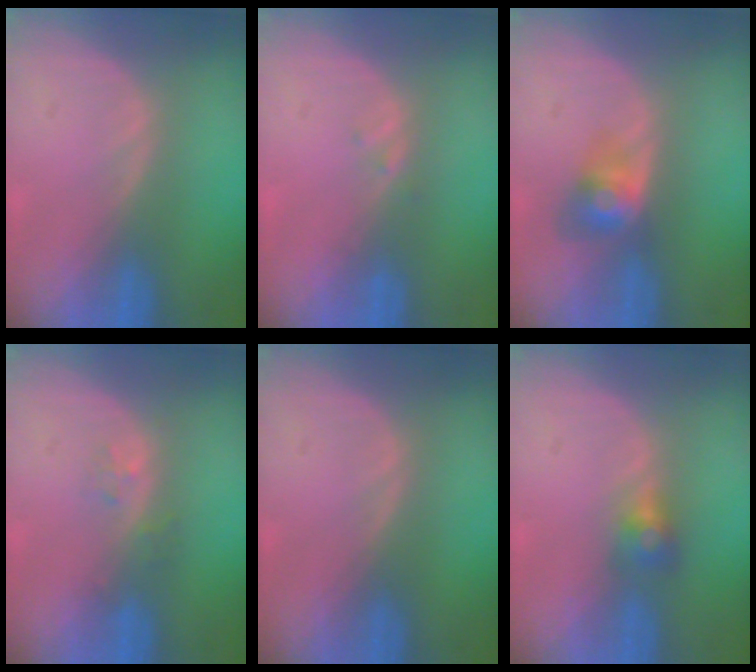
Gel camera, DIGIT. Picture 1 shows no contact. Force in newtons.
{"total": 0.7, "press": 0.6, "slide": 0.3}
{"total": 3.9, "press": 3.9, "slide": 0.2}
{"total": 1.6, "press": 1.6, "slide": 0.1}
{"total": 0.0}
{"total": 2.7, "press": 2.5, "slide": 0.9}